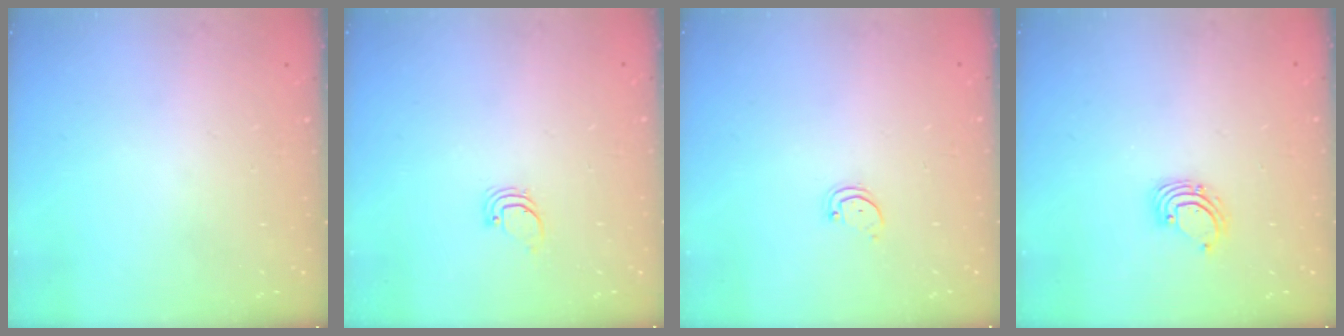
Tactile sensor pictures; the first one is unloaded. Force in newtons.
{"total": 0.9, "press": 0.9, "slide": 0.1}
{"total": 1.5, "press": 1.5, "slide": 0.1}
{"total": 2.2, "press": 2.2, "slide": 0.2}